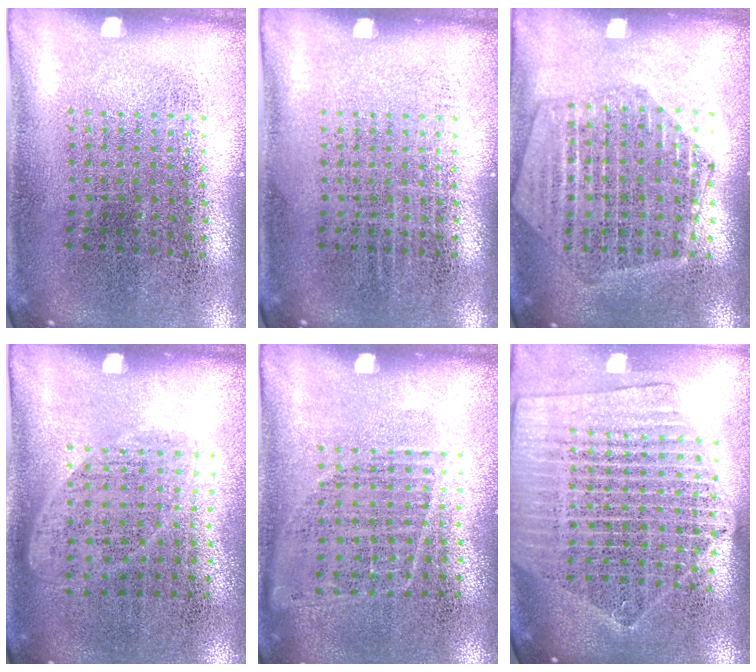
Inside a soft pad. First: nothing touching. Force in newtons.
{"total": 0.0}
{"total": 1.8, "press": 1.7, "slide": 0.5}
{"total": 1.2, "press": 1.0, "slide": 0.6}
{"total": 0.9, "press": 0.8, "slide": 0.4}
{"total": 2.2, "press": 2.0, "slide": 1.0}